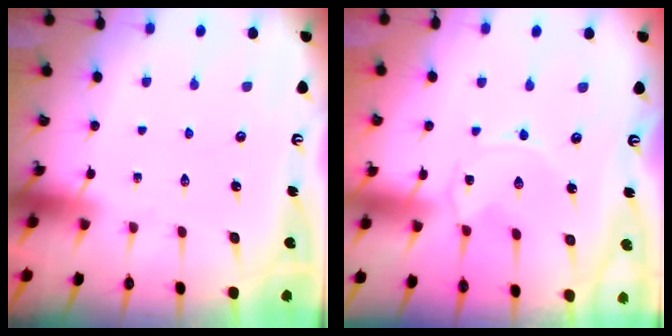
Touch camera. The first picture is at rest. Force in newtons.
{"total": 0.0}